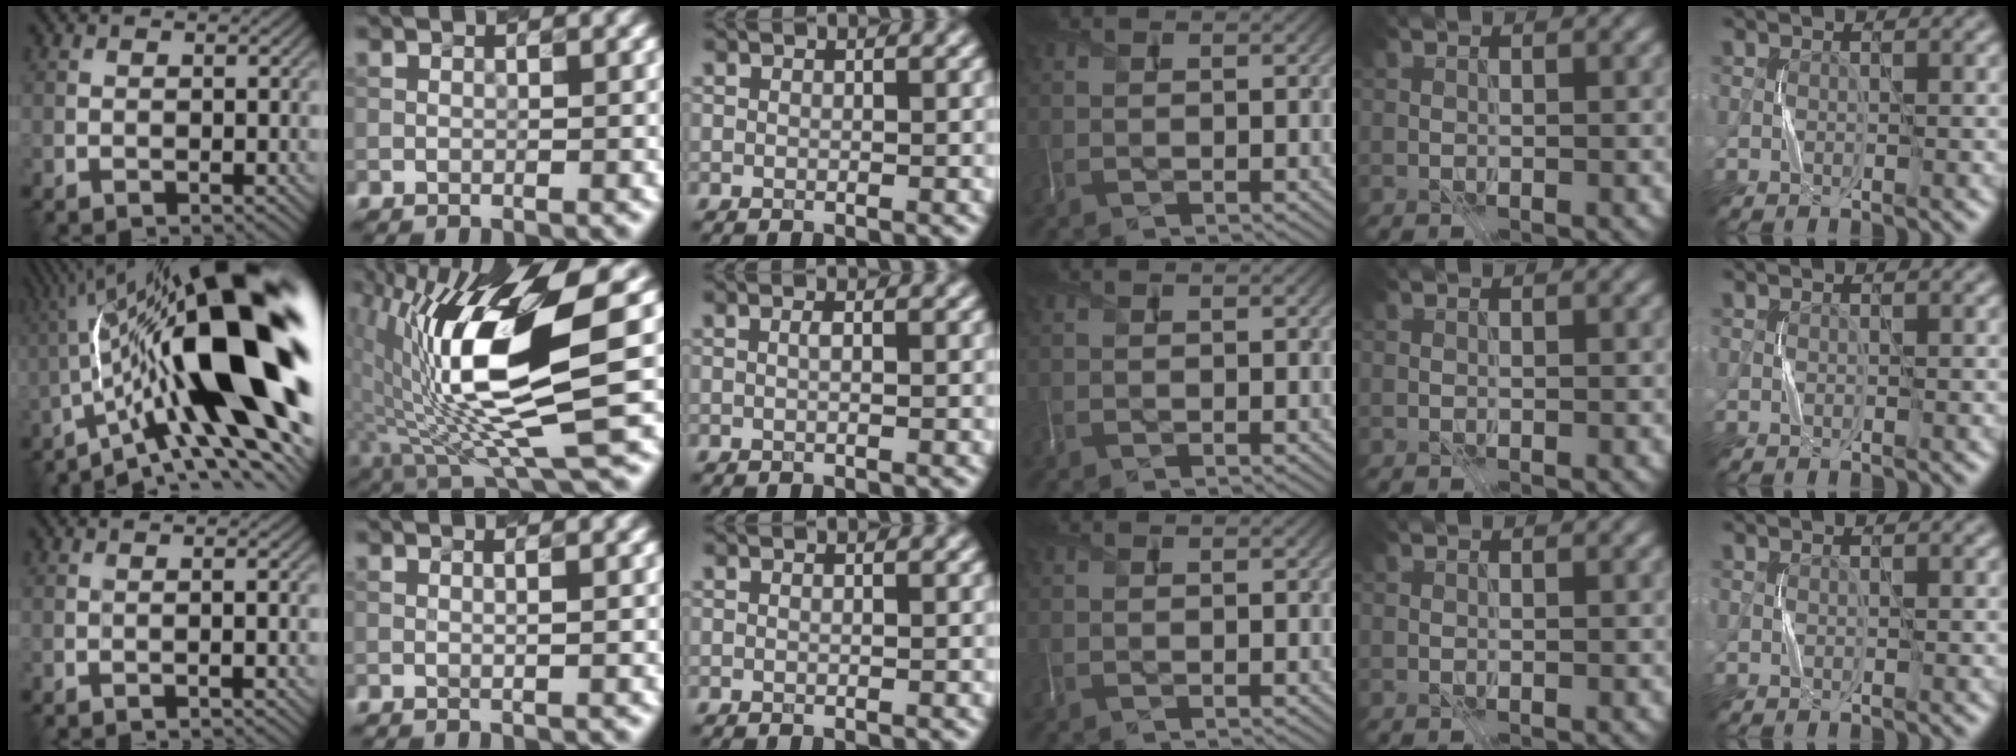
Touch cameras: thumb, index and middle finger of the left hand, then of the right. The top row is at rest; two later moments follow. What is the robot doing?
{"motion": "press", "object": "grip strengthener"}